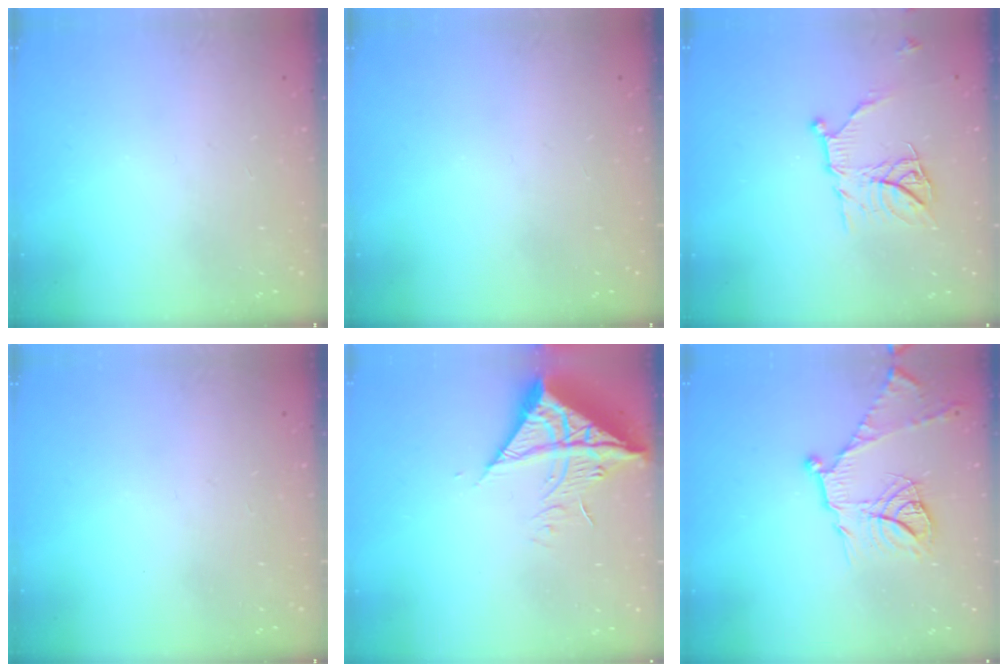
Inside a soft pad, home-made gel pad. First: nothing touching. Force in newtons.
{"total": 0.0}
{"total": 11.9, "press": 11.9, "slide": 0.1}
{"total": 0.0}
{"total": 11.9, "press": 11.8, "slide": 1.4}
{"total": 16.0, "press": 16.0, "slide": 1.4}